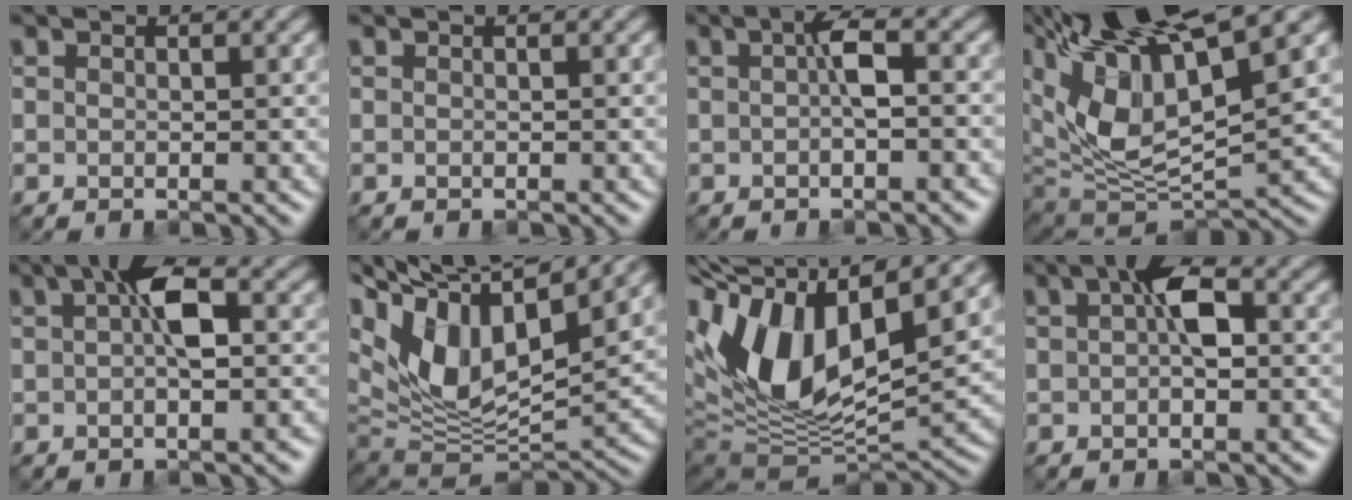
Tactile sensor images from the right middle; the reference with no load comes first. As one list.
[{"total": 0.0}, {"total": 2.4, "force": [-0.1, 0.4, 2.4], "torque": [-0.043, 0.007, -0.004]}, {"total": 13.4, "force": [7.1, 5.9, 9.7], "torque": [-0.192, 0.019, 0.133]}, {"total": 3.9, "force": [0.3, 1.4, 3.6], "torque": [-0.057, 0.013, -0.001]}, {"total": 13.8, "force": [5.8, 7.2, 10.3], "torque": [-0.201, 0.020, 0.105]}, {"total": 12.4, "force": [3.4, 7.0, 9.6], "torque": [-0.203, 0.011, 0.054]}, {"total": 3.7, "force": [0.3, 1.8, 3.2], "torque": [-0.048, 0.010, -0.003]}]